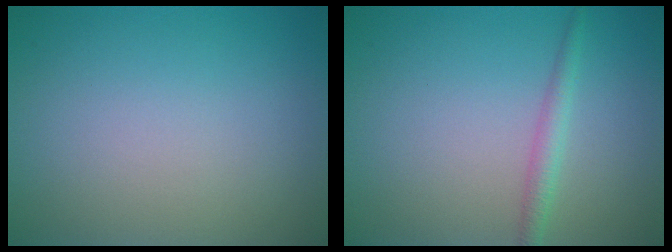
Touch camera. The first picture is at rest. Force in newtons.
{"total": 1.7, "press": 1.7, "slide": 0.0}